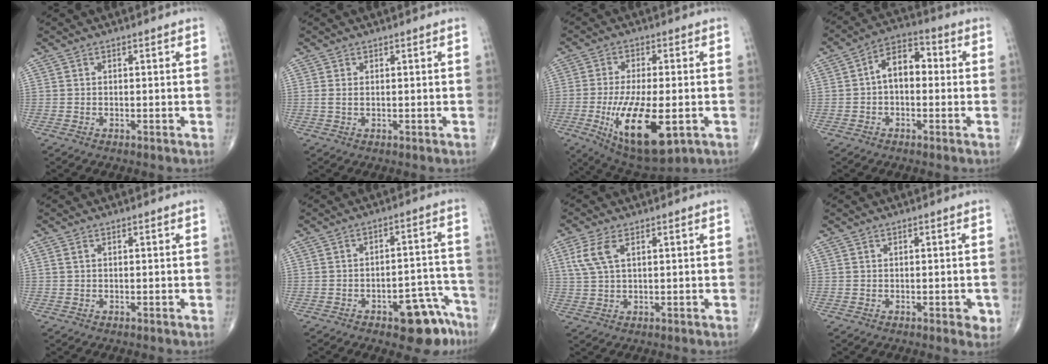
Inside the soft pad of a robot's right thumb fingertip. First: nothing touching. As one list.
[{"total": 1.0, "force": [0.1, 0.5, 0.9], "torque": [-0.024, 0.002, 0.005]}, {"total": 16.8, "force": [-4.7, 6.6, 14.7], "torque": [-0.257, -0.014, -0.062]}, {"total": 8.0, "force": [0.0, 5.0, 6.3], "torque": [-0.083, 0.031, -0.013]}, {"total": 0.7, "force": [0.3, 0.4, 0.5], "torque": [-0.012, 0.005, 0.007]}, {"total": 10.5, "force": [-6.4, 4.4, 7.1], "torque": [-0.056, 0.053, -0.078]}, {"total": 5.3, "force": [2.1, 2.4, 4.3], "torque": [-0.108, 0.006, 0.049]}, {"total": 2.3, "force": [-0.4, 1.2, 2.0], "torque": [-0.013, -0.002, -0.003]}]